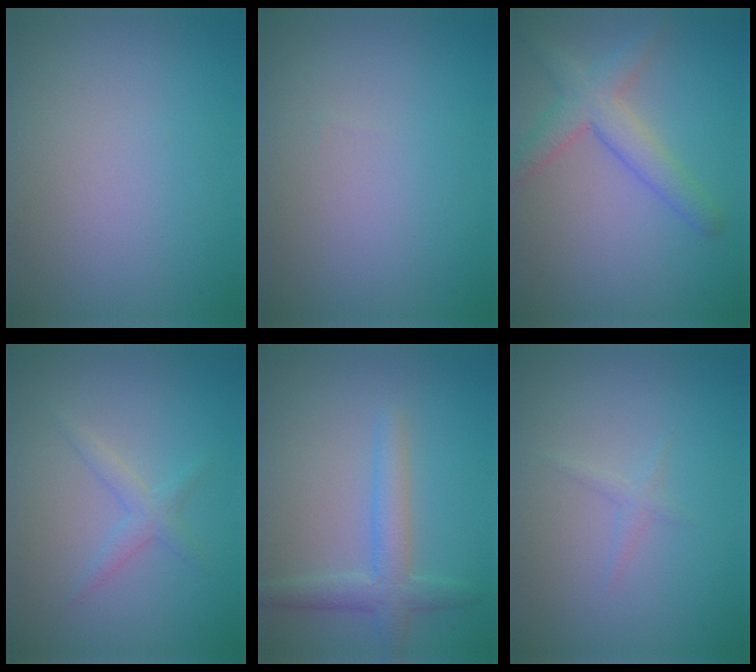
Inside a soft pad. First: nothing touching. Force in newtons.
{"total": 0.0}
{"total": 3.9, "press": 3.9, "slide": 0.2}
{"total": 1.6, "press": 1.6, "slide": 0.1}
{"total": 3.0, "press": 3.0, "slide": 0.2}
{"total": 0.8, "press": 0.8, "slide": 0.0}